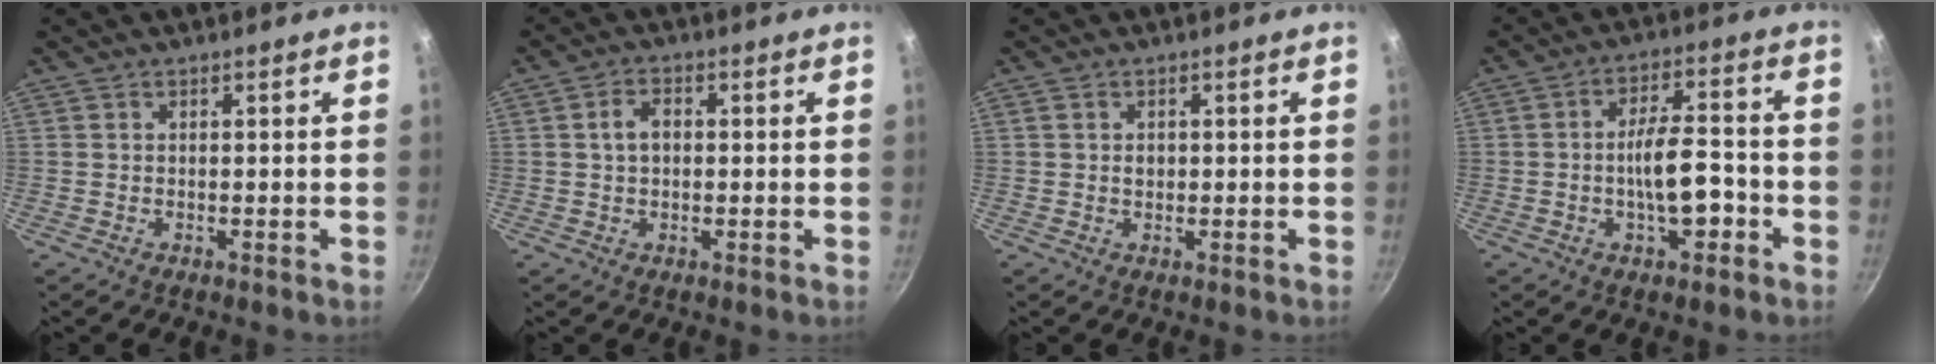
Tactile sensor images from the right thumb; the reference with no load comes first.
{"total": 3.8, "force": [0.3, 2.6, 2.7], "torque": [-0.040, 0.012, 0.003]}
{"total": 1.5, "force": [0.1, 1.2, 0.9], "torque": [-0.011, 0.000, 0.001]}
{"total": 9.2, "force": [-2.7, 3.9, 7.9], "torque": [-0.112, 0.031, -0.044]}